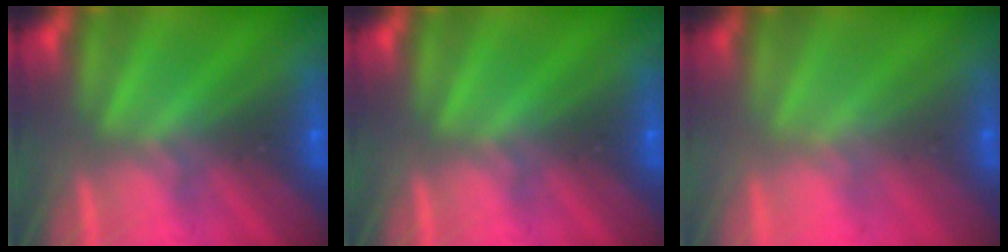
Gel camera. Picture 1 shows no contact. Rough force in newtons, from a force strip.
{"total": 0.0}
{"total": 2.1}